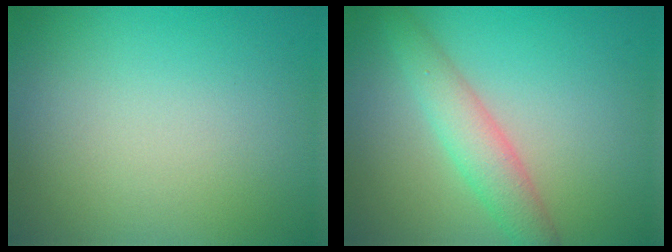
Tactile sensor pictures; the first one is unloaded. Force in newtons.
{"total": 3.5, "press": 3.5, "slide": 0.1}